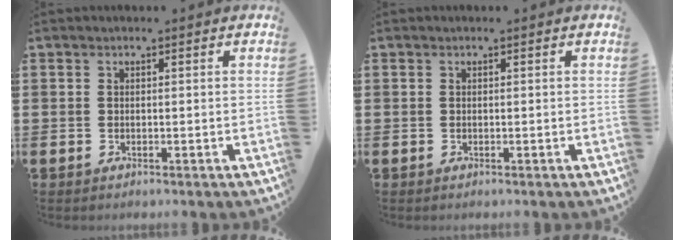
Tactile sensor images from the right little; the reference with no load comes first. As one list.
[{"total": 0.0}]